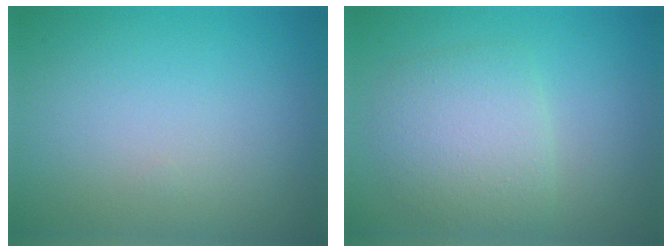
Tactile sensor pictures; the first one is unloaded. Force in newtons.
{"total": 4.0, "press": 4.0, "slide": 0.1}